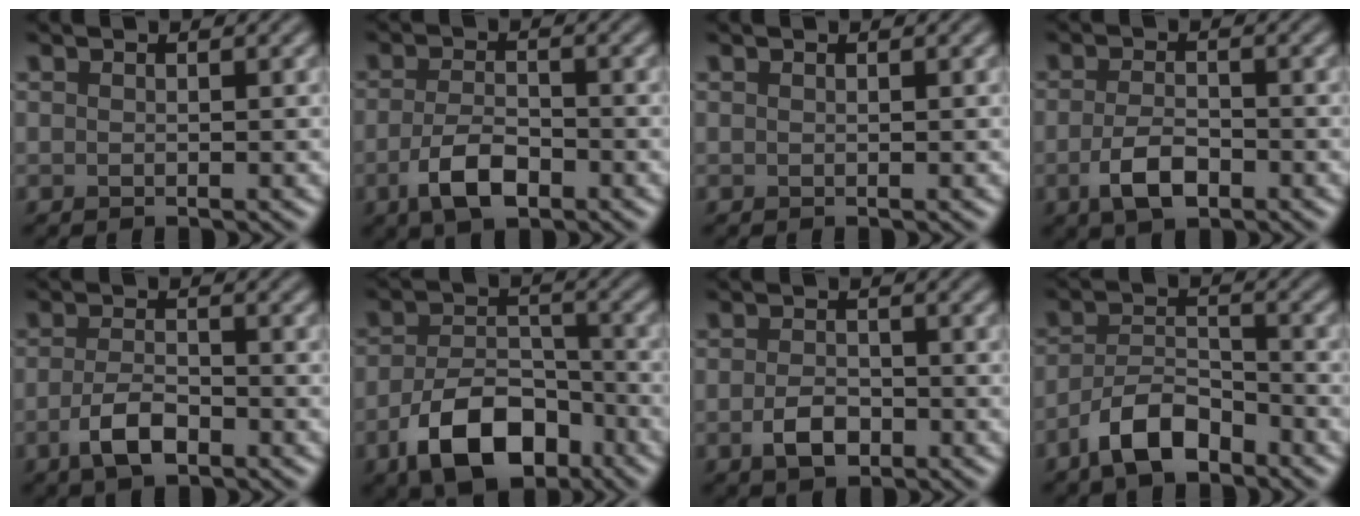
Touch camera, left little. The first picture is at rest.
{"total": 4.3, "force": [-2.2, 1.9, 3.1], "torque": [-0.062, -0.002, -0.045]}
{"total": 0.0}
{"total": 3.7, "force": [-1.8, 1.7, 2.7], "torque": [-0.054, -0.002, -0.038]}
{"total": 3.6, "force": [-1.9, 1.5, 2.7], "torque": [-0.052, -0.001, -0.041]}
{"total": 8.0, "force": [-4.3, 4.4, 5.0], "torque": [-0.086, -0.008, -0.073]}
{"total": 3.0, "force": [-1.3, 1.8, 2.0], "torque": [-0.037, -0.001, -0.029]}
{"total": 5.0, "force": [-3.4, 2.1, 3.0], "torque": [-0.051, 0.003, -0.070]}